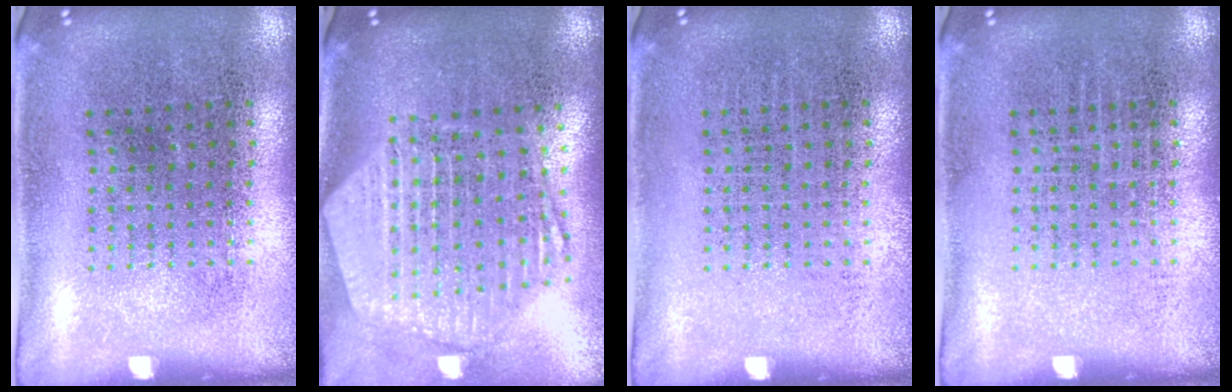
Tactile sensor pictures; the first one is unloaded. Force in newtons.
{"total": 2.6, "press": 2.1, "slide": 1.5}
{"total": 0.0}
{"total": 0.0}